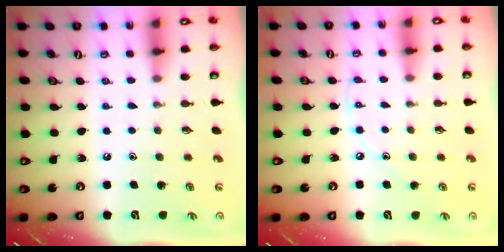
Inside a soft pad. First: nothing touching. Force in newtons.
{"total": 4.0, "press": 4.0, "slide": 0.5}